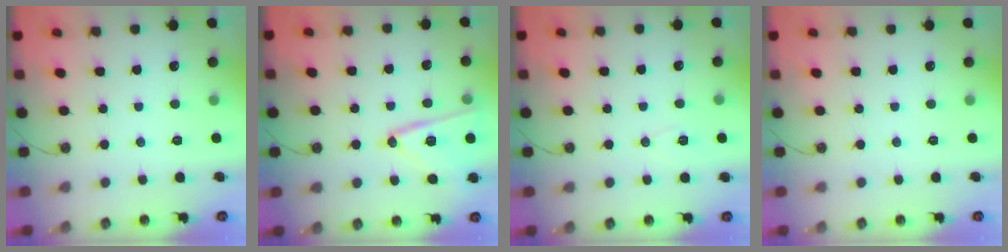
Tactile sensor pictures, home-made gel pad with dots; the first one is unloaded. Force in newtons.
{"total": 14.3, "press": 14.0, "slide": 2.9}
{"total": 3.6, "press": 2.5, "slide": 2.6}
{"total": 0.0}